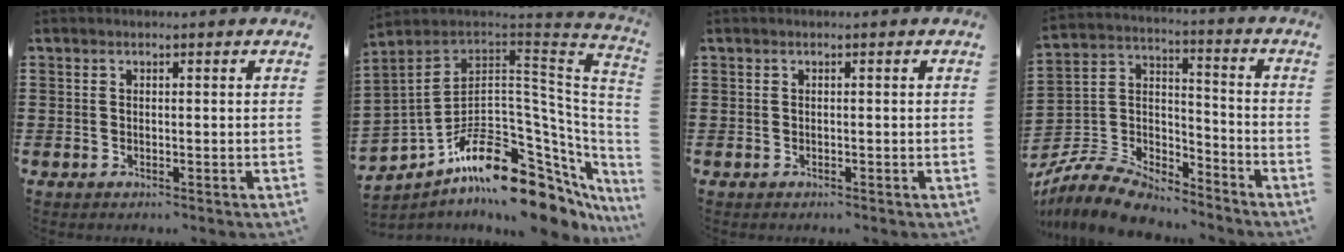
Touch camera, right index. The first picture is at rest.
{"total": 13.9, "force": [-9.6, 5.5, 8.4], "torque": [-0.164, 0.009, -0.178]}
{"total": 0.0}
{"total": 9.6, "force": [-8.8, 2.4, 3.0], "torque": [-0.079, 0.012, -0.179]}